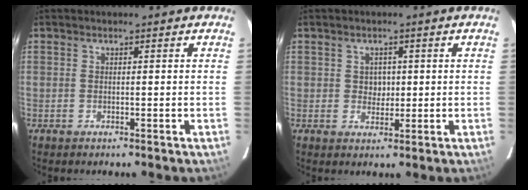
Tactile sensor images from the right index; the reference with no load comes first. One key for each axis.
{"total": 2.6, "fx": 0.3, "fy": 2.4, "fz": 0.8, "tx": -0.011, "ty": 0.006, "tz": 0.006}